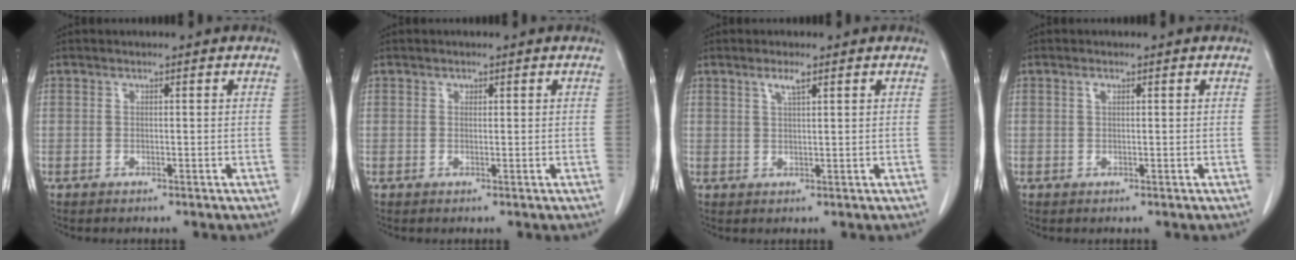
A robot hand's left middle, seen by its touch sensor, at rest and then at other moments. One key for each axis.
{"total": 0.5, "fx": 0.3, "fy": 0.4, "fz": 0.2, "tx": 0.002, "ty": 0.000, "tz": 0.002}
{"total": 2.1, "fx": 1.3, "fy": 0.2, "fz": 1.7, "tx": -0.035, "ty": 0.001, "tz": 0.026}
{"total": 0.8, "fx": 0.4, "fy": 0.4, "fz": 0.6, "tx": -0.010, "ty": 0.001, "tz": 0.005}